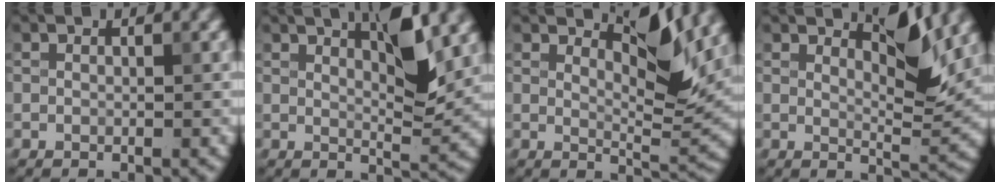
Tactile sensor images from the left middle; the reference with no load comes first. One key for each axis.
{"total": 3.6, "fx": 1.8, "fy": 0.2, "fz": 3.2, "tx": -0.064, "ty": -0.002, "tz": 0.048}
{"total": 3.5, "fx": 2.4, "fy": 0.3, "fz": 2.5, "tx": -0.055, "ty": -0.005, "tz": 0.056}
{"total": 2.8, "fx": 1.9, "fy": 0.0, "fz": 2.1, "tx": -0.051, "ty": -0.007, "tz": 0.047}